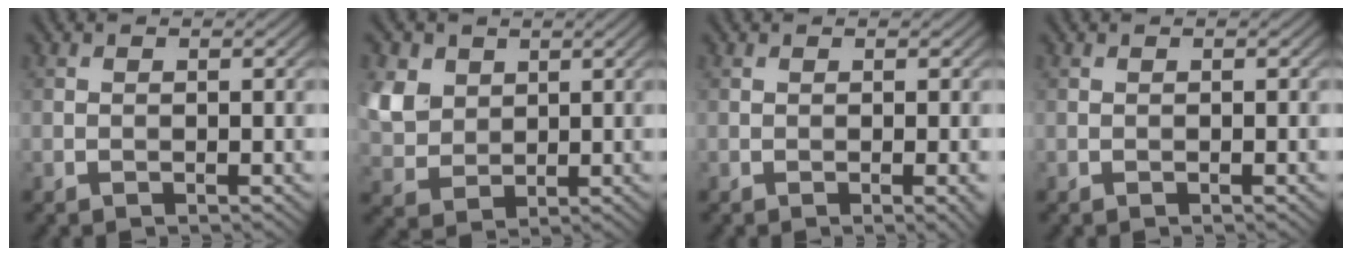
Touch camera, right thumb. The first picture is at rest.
{"total": 6.0, "force": [2.3, 4.7, 2.9], "torque": [-0.100, 0.000, 0.046]}
{"total": 1.4, "force": [-0.1, 0.2, 1.3], "torque": [-0.023, -0.001, -0.003]}
{"total": 0.0}